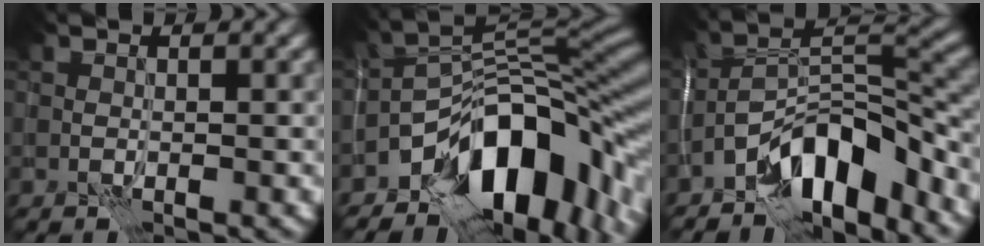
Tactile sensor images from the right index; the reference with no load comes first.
{"total": 12.8, "force": [-6.5, 6.5, 8.9], "torque": [-0.108, 0.005, -0.114]}
{"total": 8.8, "force": [-6.0, 3.2, 5.6], "torque": [-0.079, 0.012, -0.116]}